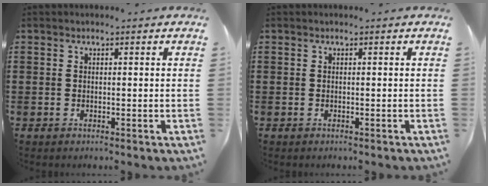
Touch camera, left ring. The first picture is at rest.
{"total": 0.0}